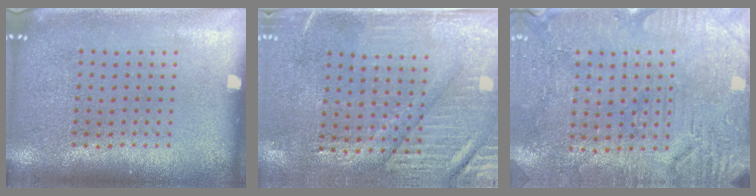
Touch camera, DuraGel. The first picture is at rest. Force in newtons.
{"total": 3.1, "press": 2.7, "slide": 1.5}
{"total": 3.0, "press": 2.9, "slide": 1.0}